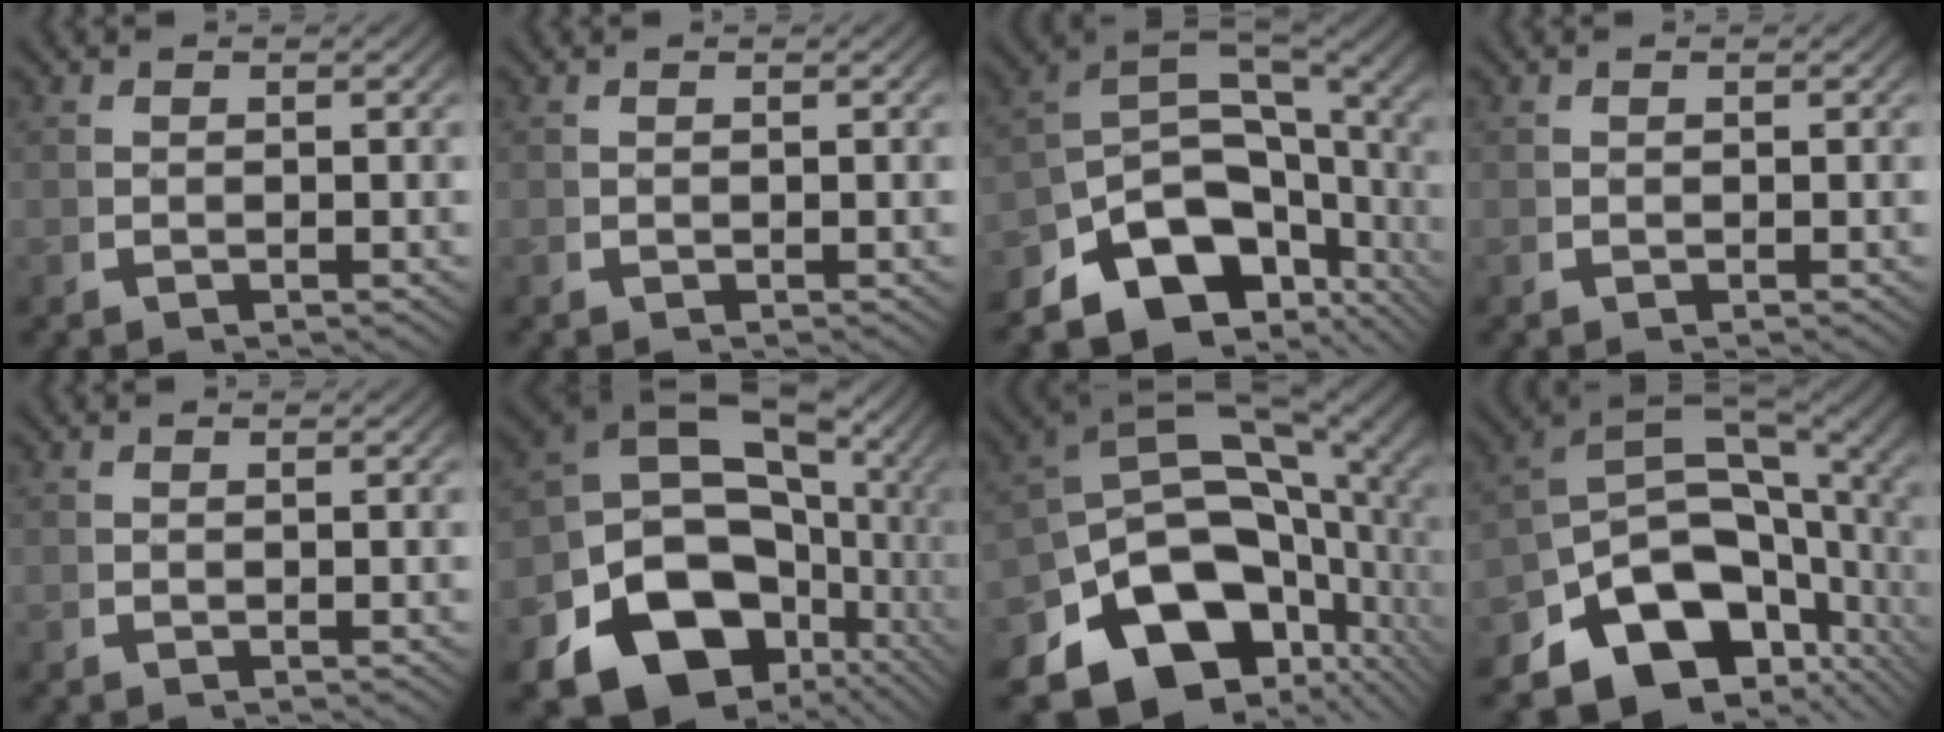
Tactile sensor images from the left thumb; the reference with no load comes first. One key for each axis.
{"total": 0.0}
{"total": 15.3, "fx": -1.8, "fy": 10.7, "fz": 10.8, "tx": -0.187, "ty": -0.041, "tz": -0.018}
{"total": 0.0}
{"total": 0.0}
{"total": 18.1, "fx": -2.1, "fy": 13.2, "fz": 12.3, "tx": -0.223, "ty": -0.052, "tz": -0.026}
{"total": 20.0, "fx": -2.0, "fy": 14.4, "fz": 13.8, "tx": -0.234, "ty": -0.044, "tz": -0.024}
{"total": 17.1, "fx": -1.8, "fy": 11.9, "fz": 12.1, "tx": -0.195, "ty": -0.038, "tz": -0.020}